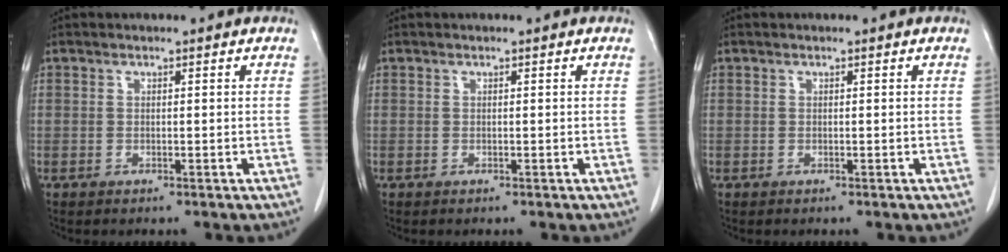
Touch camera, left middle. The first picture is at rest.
{"total": 0.0}
{"total": 0.0}